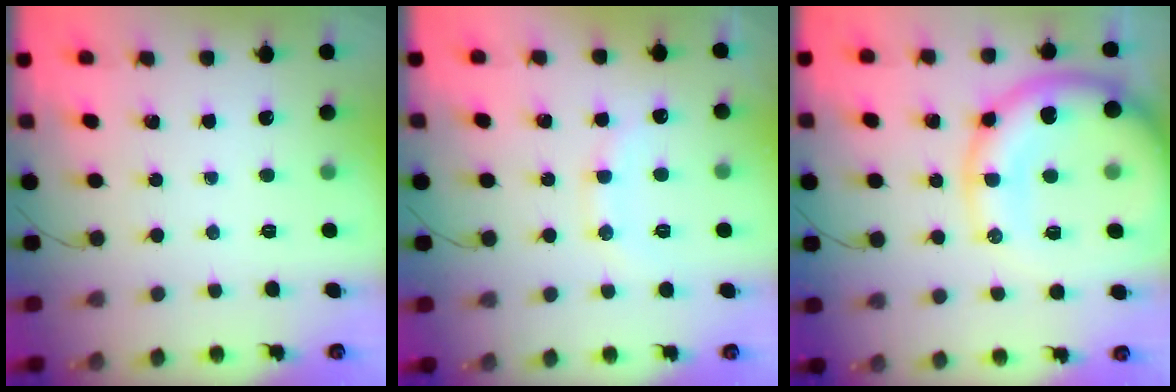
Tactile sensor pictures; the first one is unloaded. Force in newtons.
{"total": 10.3, "press": 10.2, "slide": 1.1}
{"total": 20.1, "press": 20.0, "slide": 2.1}